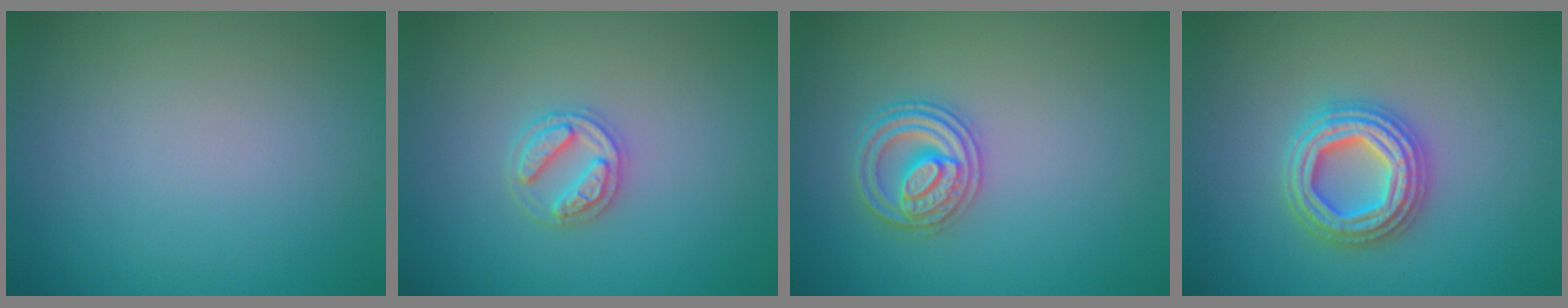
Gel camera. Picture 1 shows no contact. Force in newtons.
{"total": 2.6, "press": 2.5, "slide": 0.5}
{"total": 3.1, "press": 3.0, "slide": 0.6}
{"total": 4.8, "press": 4.7, "slide": 0.8}